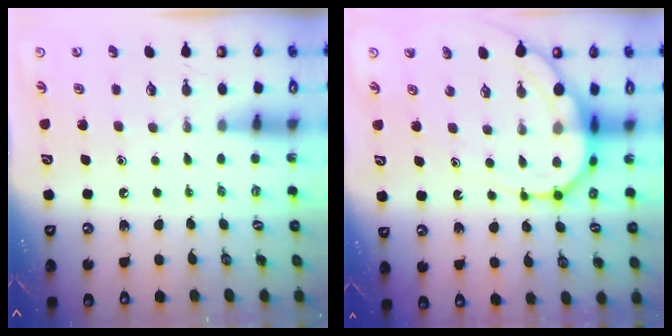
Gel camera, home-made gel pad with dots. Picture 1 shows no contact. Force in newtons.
{"total": 10.4, "press": 10.3, "slide": 1.0}